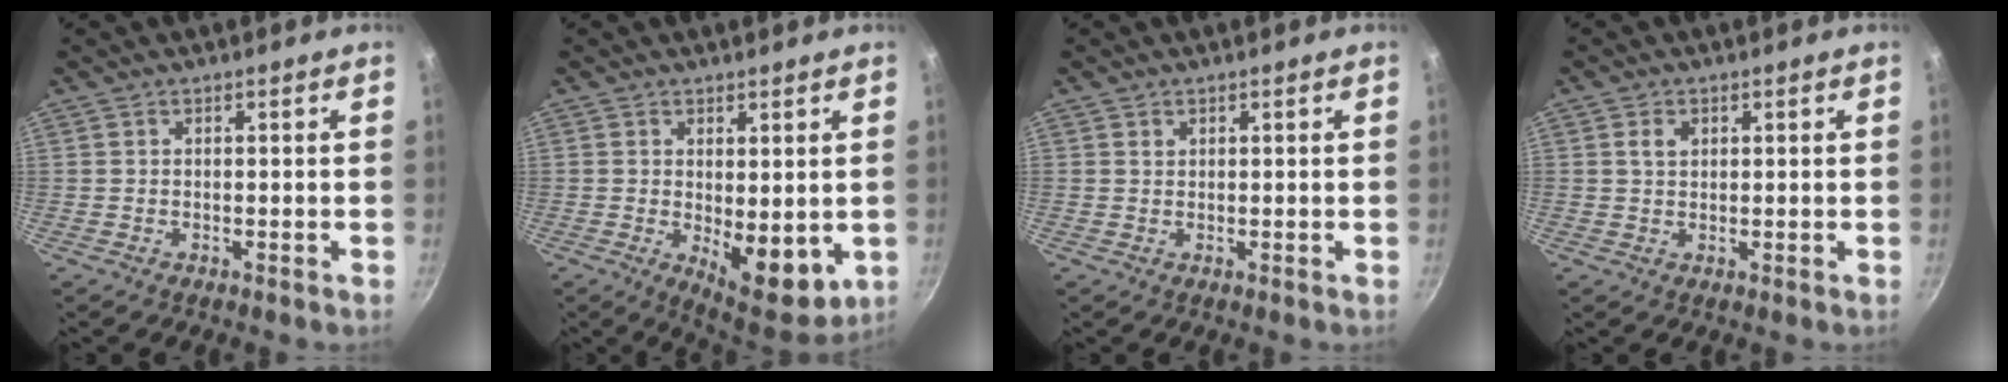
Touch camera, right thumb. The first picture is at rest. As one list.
[{"total": 10.2, "force": [-0.6, 4.9, 8.9], "torque": [-0.100, -0.021, 0.006]}, {"total": 0.7, "force": [0.4, 0.5, 0.2], "torque": [-0.004, -0.003, 0.009]}, {"total": 2.4, "force": [0.8, 1.7, 1.4], "torque": [-0.021, 0.000, 0.017]}]